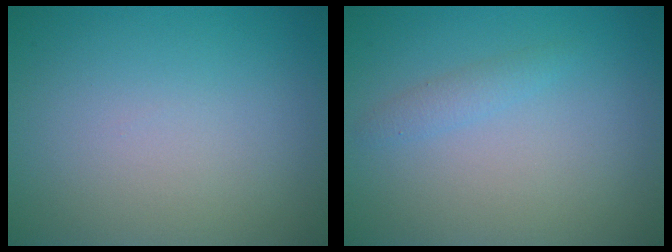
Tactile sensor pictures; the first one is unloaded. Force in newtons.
{"total": 1.2, "press": 1.2, "slide": 0.1}